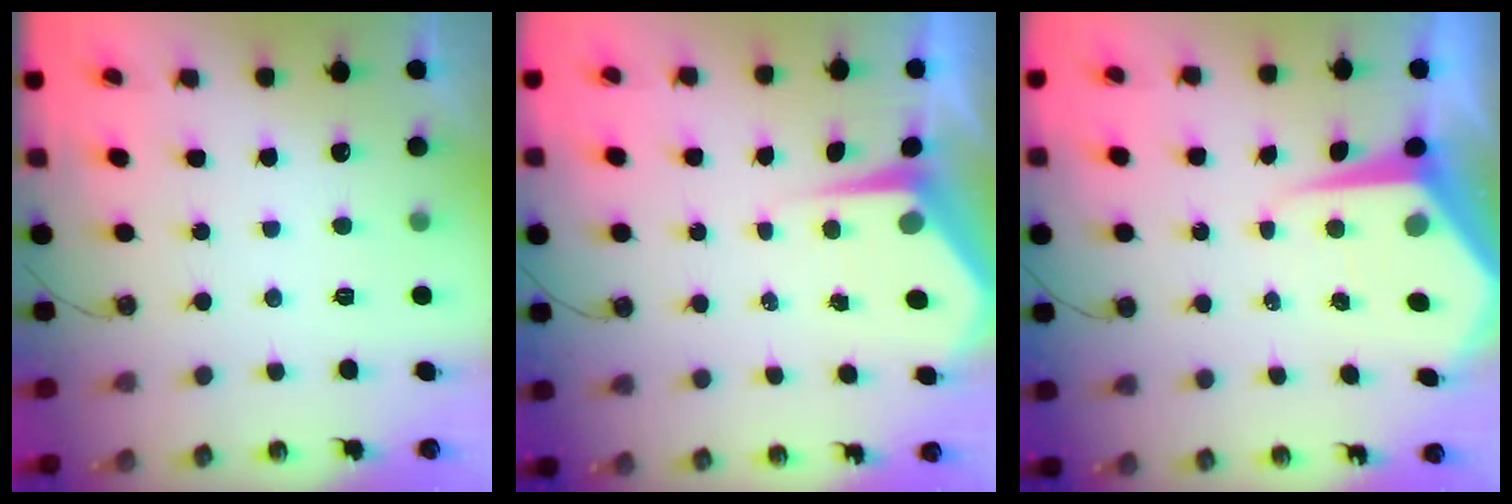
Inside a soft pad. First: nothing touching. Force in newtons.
{"total": 5.5, "press": 5.5, "slide": 0.5}
{"total": 9.0, "press": 9.0, "slide": 0.9}